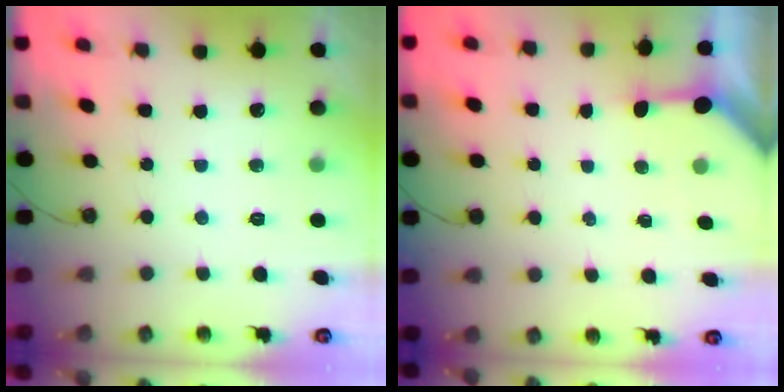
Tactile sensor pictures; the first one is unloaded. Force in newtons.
{"total": 2.8, "press": 2.8, "slide": 0.3}